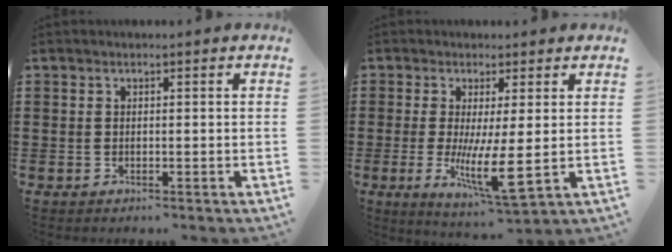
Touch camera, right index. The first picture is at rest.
{"total": 8.4, "force": [-0.5, 1.3, 8.3], "torque": [-0.144, -0.027, -0.006]}